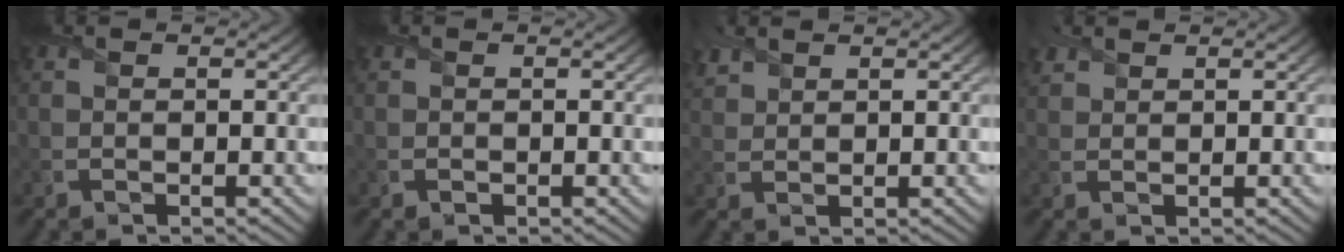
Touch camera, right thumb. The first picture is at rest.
{"total": 0.6, "force": [-0.2, 0.5, 0.2], "torque": [-0.002, -0.006, -0.005]}
{"total": 2.5, "force": [2.1, 1.0, 0.9], "torque": [-0.028, 0.008, 0.051]}
{"total": 1.6, "force": [1.5, 0.6, 0.3], "torque": [-0.013, 0.007, 0.036]}